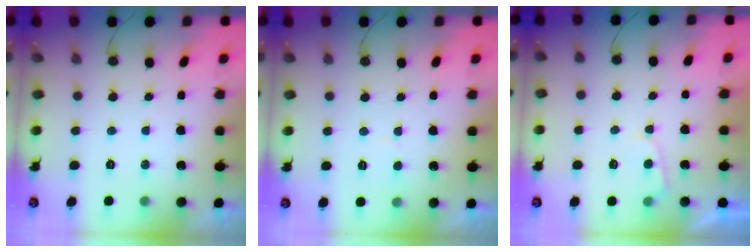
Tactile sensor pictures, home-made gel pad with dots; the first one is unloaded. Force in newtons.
{"total": 1.6, "press": 1.6, "slide": 0.1}
{"total": 2.3, "press": 2.3, "slide": 0.2}